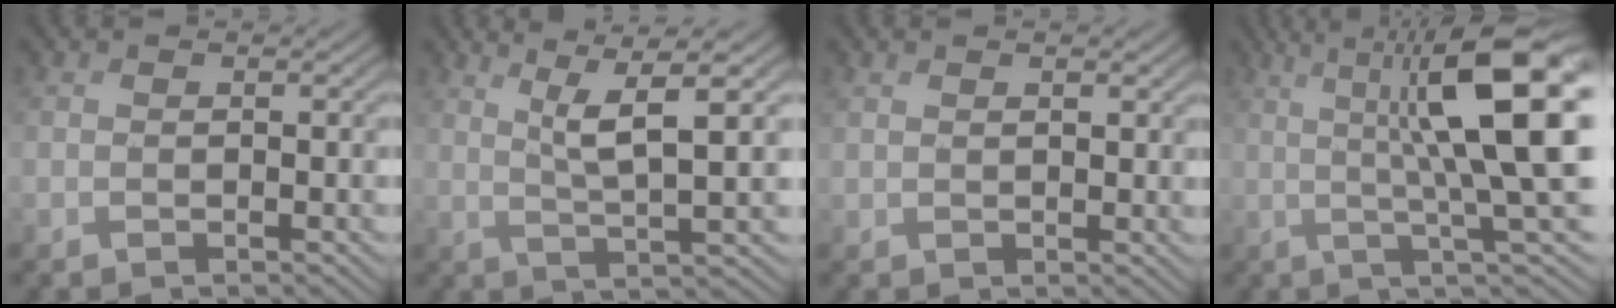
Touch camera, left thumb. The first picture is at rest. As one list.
[{"total": 6.6, "force": [2.8, 0.8, 6.0], "torque": [-0.116, 0.014, 0.056]}, {"total": 1.6, "force": [1.2, 0.7, 0.7], "torque": [-0.015, -0.001, 0.026]}, {"total": 14.1, "force": [3.4, 2.5, 13.5], "torque": [-0.198, 0.004, 0.069]}]